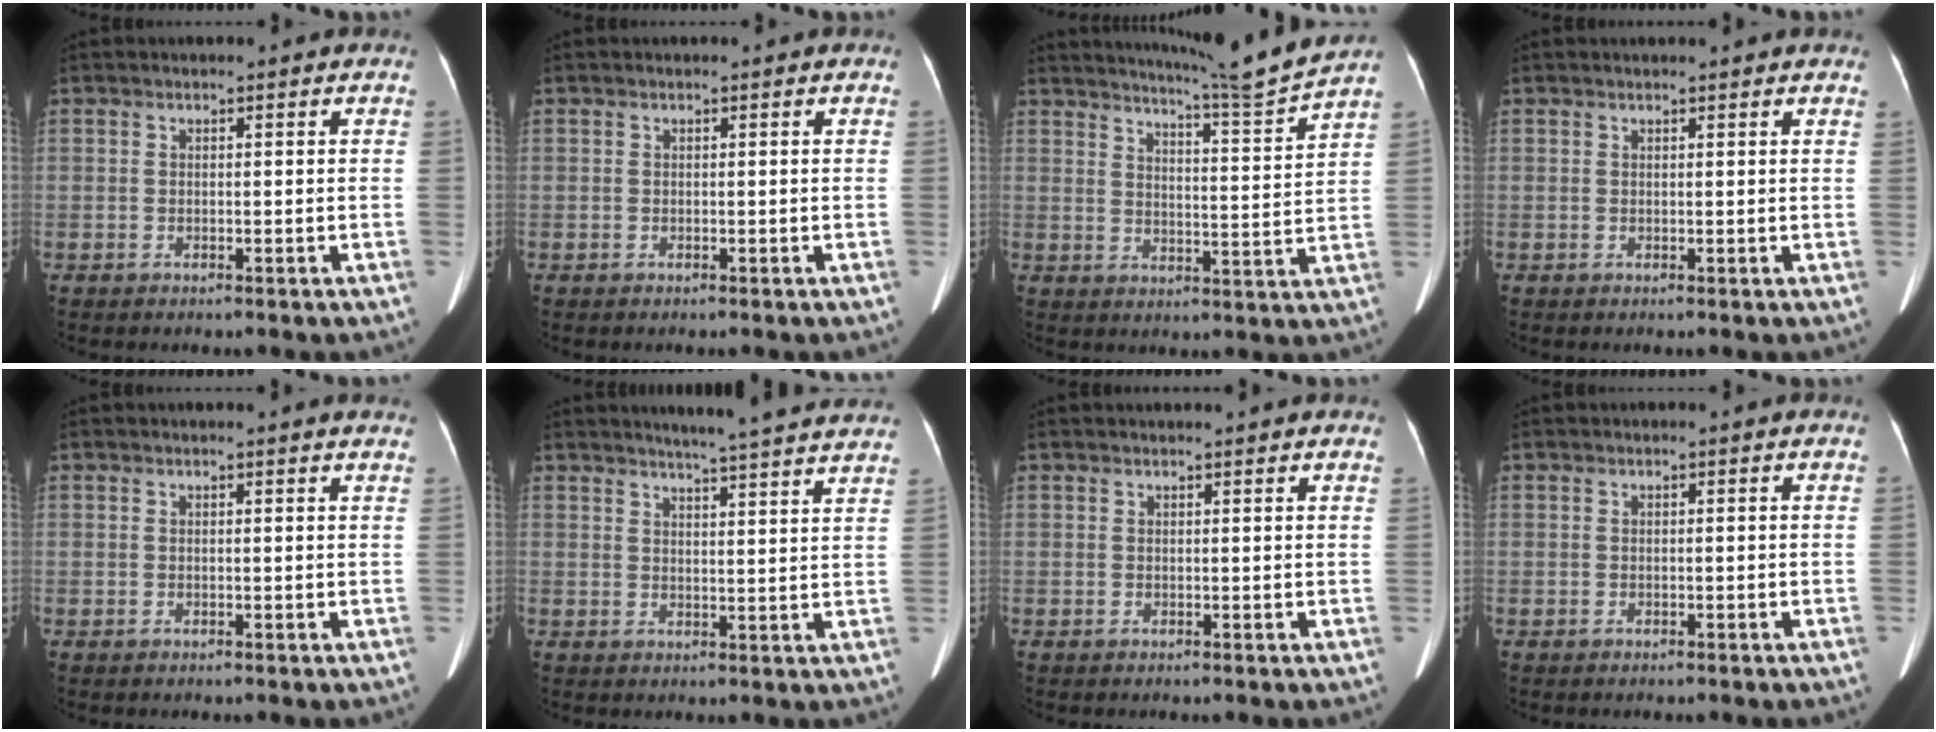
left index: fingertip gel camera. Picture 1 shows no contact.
{"total": 0.0}
{"total": 11.1, "force": [10.3, -3.0, 2.9], "torque": [-0.060, -0.049, 0.150]}
{"total": 3.4, "force": [3.1, 0.3, 1.3], "torque": [-0.019, 0.018, 0.033]}
{"total": 3.3, "force": [3.2, 0.1, 0.9], "torque": [-0.014, 0.006, 0.023]}
{"total": 14.2, "force": [13.2, 0.0, 5.1], "torque": [-0.070, -0.019, 0.153]}
{"total": 3.1, "force": [2.9, 0.2, 1.1], "torque": [-0.018, 0.018, 0.032]}
{"total": 0.0}